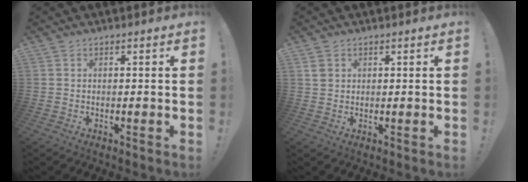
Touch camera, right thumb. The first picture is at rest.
{"total": 2.9, "force": [1.3, 2.2, 1.4], "torque": [-0.023, 0.001, 0.025]}